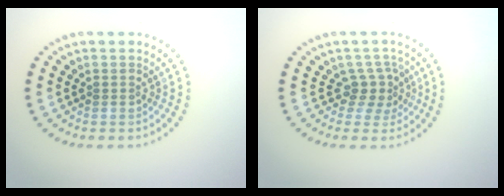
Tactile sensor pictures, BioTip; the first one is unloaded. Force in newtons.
{"total": 2.3, "press": 1.6, "slide": 1.6}